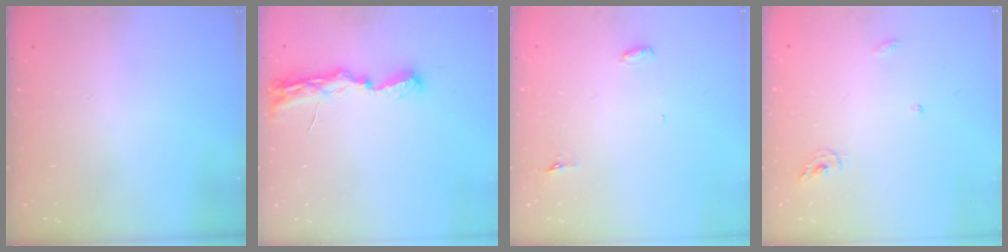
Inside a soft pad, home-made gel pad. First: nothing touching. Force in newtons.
{"total": 8.0, "press": 8.0, "slide": 0.7}
{"total": 3.0, "press": 2.8, "slide": 0.9}
{"total": 5.5, "press": 5.5, "slide": 0.4}